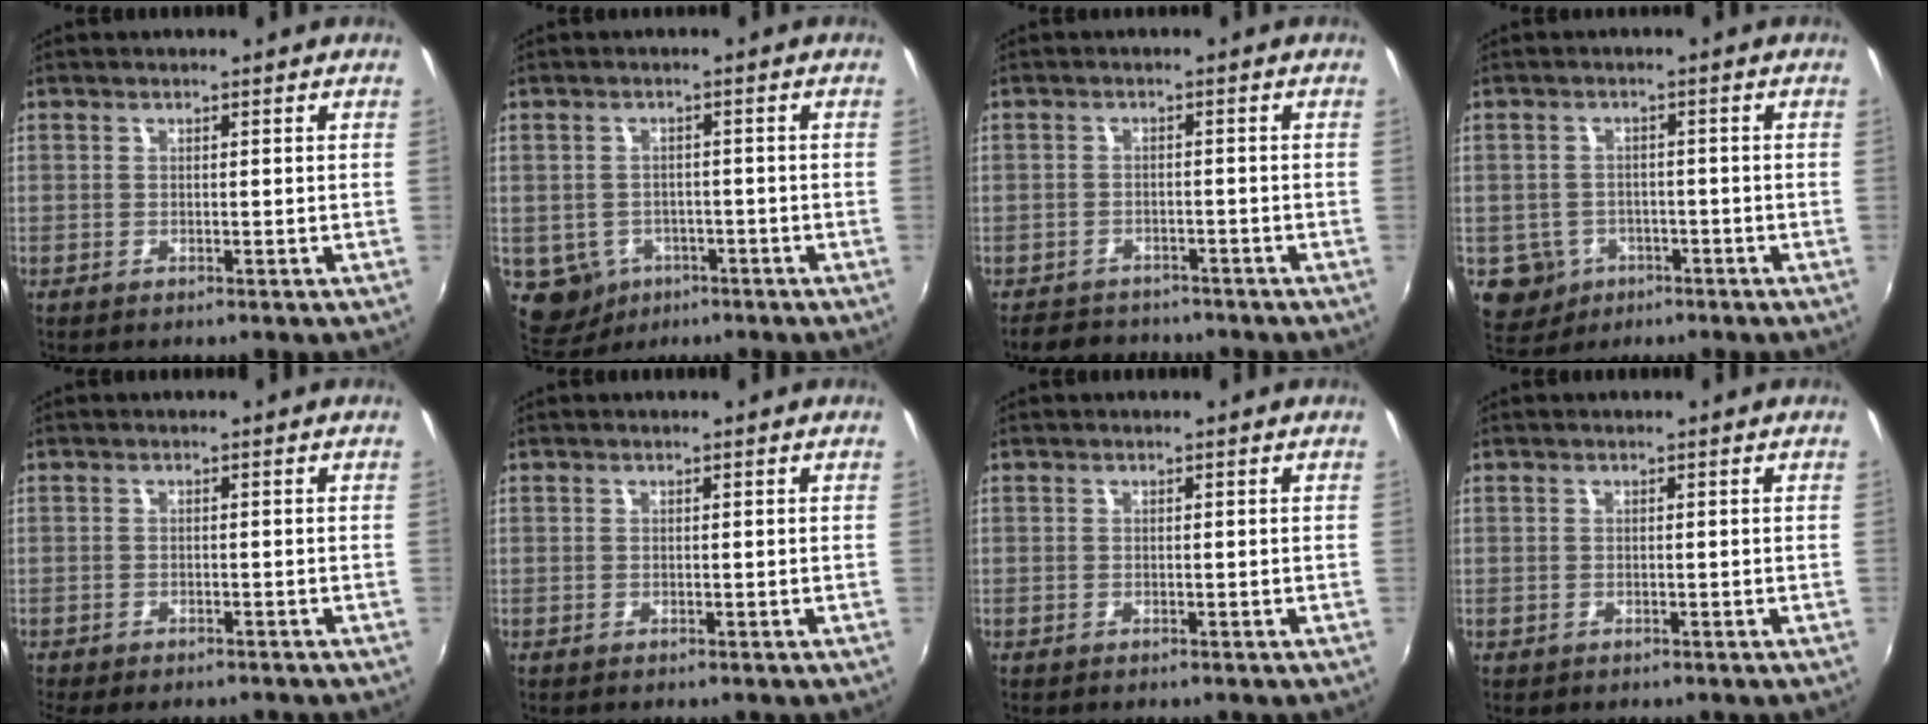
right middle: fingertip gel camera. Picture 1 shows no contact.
{"total": 6.7, "force": [-2.9, 5.7, 2.0], "torque": [-0.061, -0.004, -0.031]}
{"total": 6.1, "force": [-5.3, 2.8, 1.2], "torque": [-0.036, 0.005, -0.081]}
{"total": 5.9, "force": [-2.5, 5.2, 1.3], "torque": [-0.041, 0.003, -0.028]}
{"total": 4.9, "force": [-4.2, 1.3, 2.3], "torque": [-0.056, -0.024, -0.066]}
{"total": 0.0}
{"total": 0.0}
{"total": 0.0}